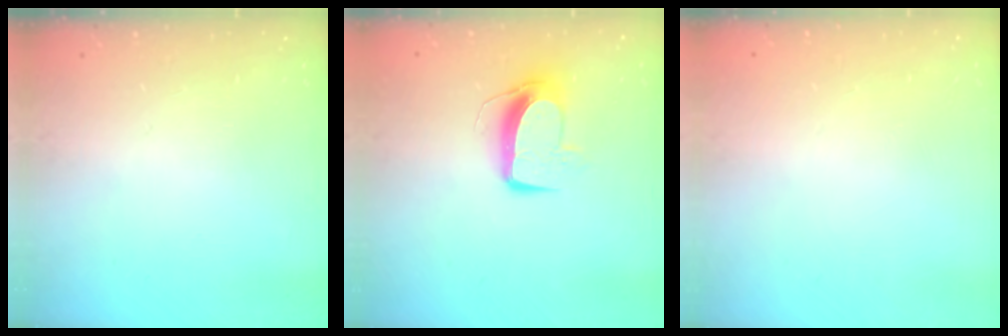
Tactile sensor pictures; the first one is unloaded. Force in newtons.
{"total": 9.8, "press": 9.7, "slide": 0.7}
{"total": 0.0}